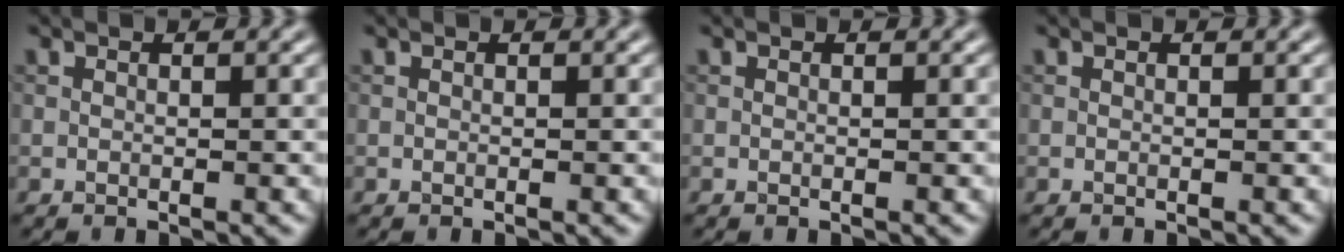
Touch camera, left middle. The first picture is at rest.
{"total": 0.0}
{"total": 0.0}
{"total": 0.0}